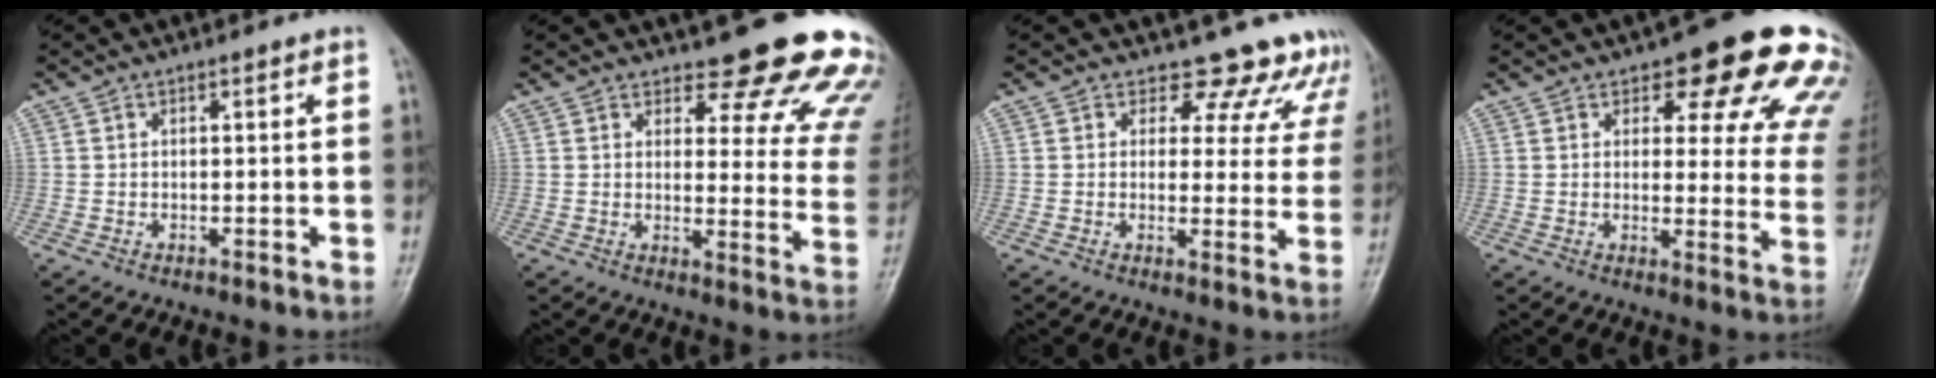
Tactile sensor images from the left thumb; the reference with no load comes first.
{"total": 18.7, "force": [16.7, 5.4, 6.4], "torque": [-0.020, -0.136, 0.176]}
{"total": 12.1, "force": [10.9, 5.2, 0.3], "torque": [0.054, -0.069, 0.093]}
{"total": 18.7, "force": [12.3, 7.2, 12.2], "torque": [-0.090, -0.054, 0.130]}